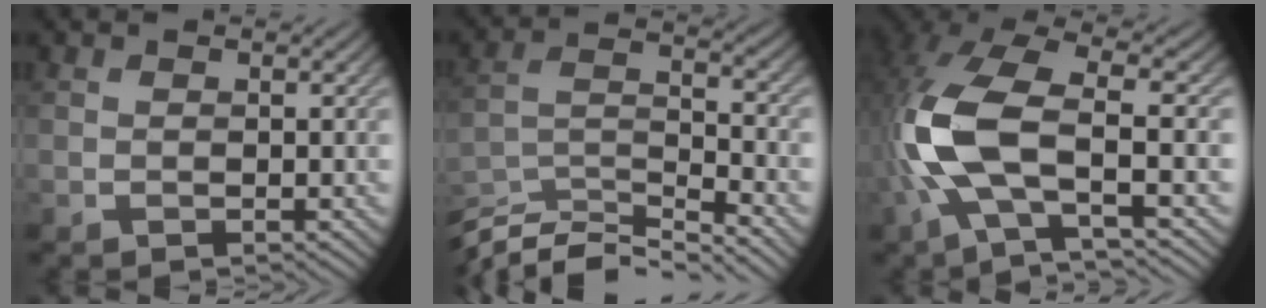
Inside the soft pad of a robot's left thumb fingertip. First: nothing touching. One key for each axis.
{"total": 9.8, "fx": -8.2, "fy": 2.2, "fz": 4.8, "tx": -0.096, "ty": -0.011, "tz": -0.159}
{"total": 12.2, "fx": -2.2, "fy": 4.6, "fz": 11.1, "tx": -0.260, "ty": -0.004, "tz": -0.055}